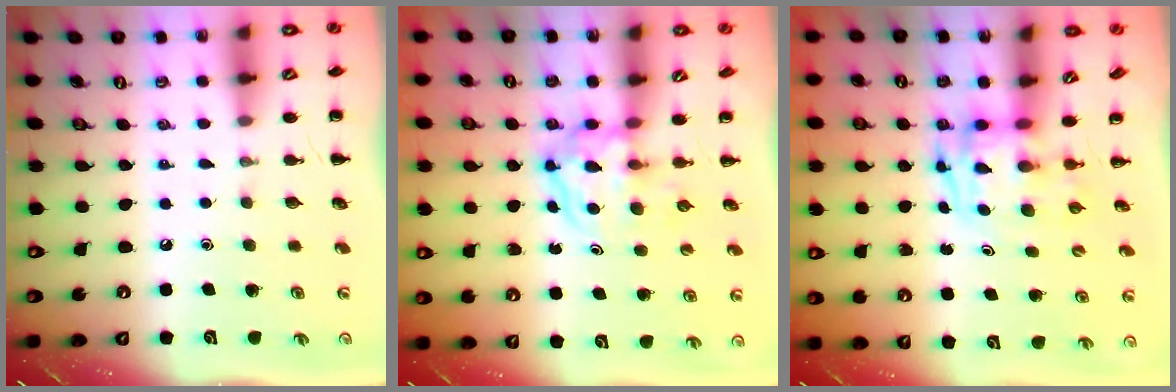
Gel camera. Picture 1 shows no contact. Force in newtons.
{"total": 3.9, "press": 3.9, "slide": 0.4}
{"total": 3.2, "press": 3.1, "slide": 0.6}